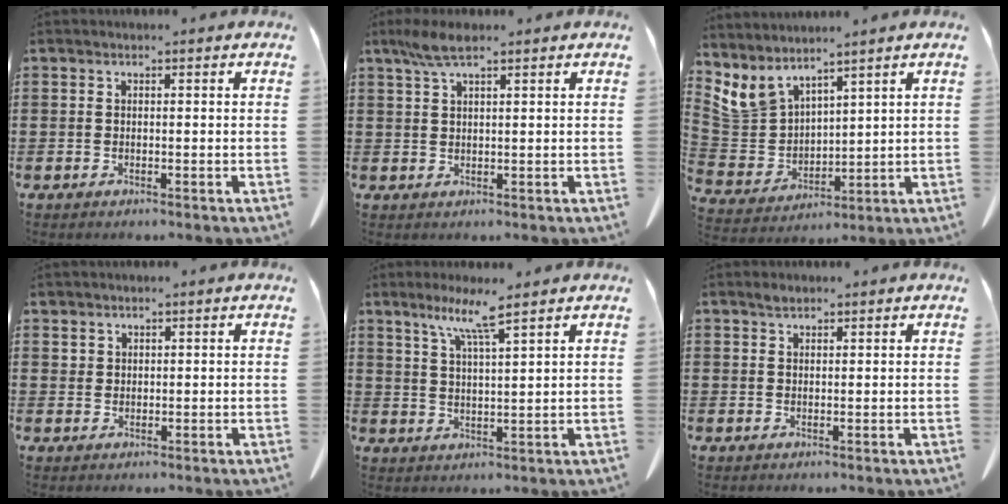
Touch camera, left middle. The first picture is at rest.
{"total": 4.0, "force": [2.4, 0.9, 3.1], "torque": [-0.066, 0.001, 0.045]}
{"total": 6.1, "force": [5.1, 3.2, 1.1], "torque": [-0.056, -0.023, 0.100]}
{"total": 1.4, "force": [1.1, 0.9, 0.2], "torque": [-0.007, 0.000, 0.023]}
{"total": 6.2, "force": [4.4, -0.2, 4.3], "torque": [-0.097, -0.009, 0.076]}
{"total": 1.3, "force": [1.0, 0.6, 0.6], "torque": [-0.014, 0.001, 0.019]}